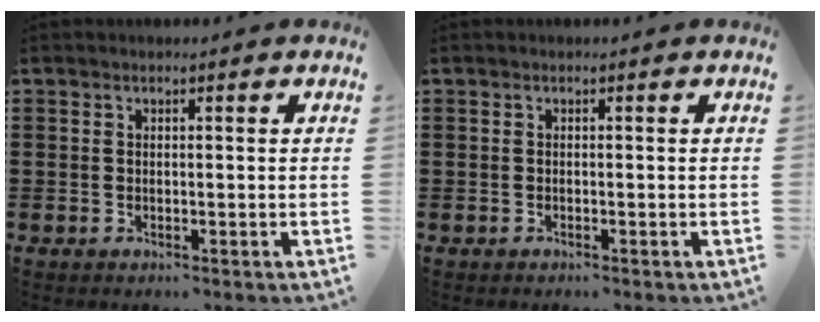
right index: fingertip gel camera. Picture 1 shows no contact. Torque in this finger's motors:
{"motor_torque": [-0.38, 0.97, -0.35, -0.21]}